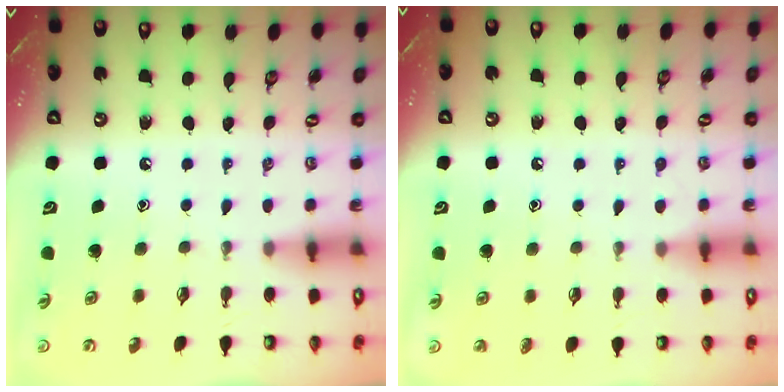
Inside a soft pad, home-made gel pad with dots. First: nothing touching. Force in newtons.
{"total": 3.0, "press": 3.0, "slide": 0.3}